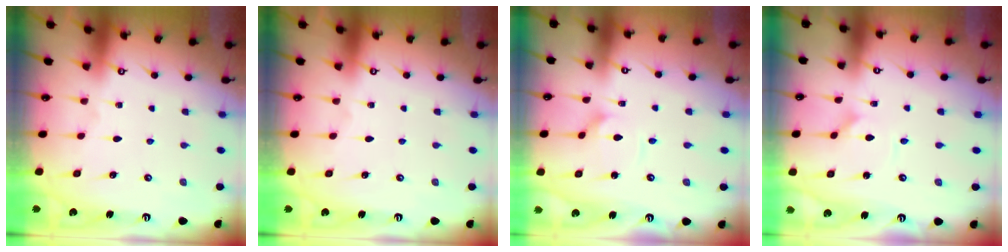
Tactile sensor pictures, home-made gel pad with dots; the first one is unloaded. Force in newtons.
{"total": 0.0}
{"total": 2.6, "press": 2.5, "slide": 0.3}
{"total": 1.2, "press": 1.1, "slide": 0.2}